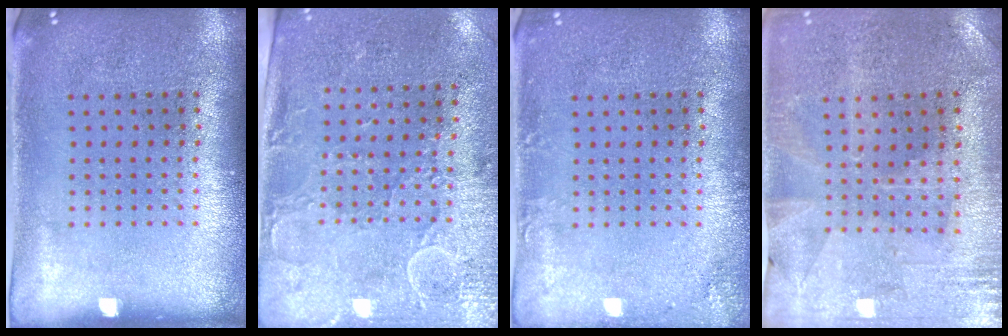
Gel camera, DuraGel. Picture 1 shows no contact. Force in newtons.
{"total": 2.9, "press": 2.5, "slide": 1.6}
{"total": 1.5, "press": 1.5, "slide": 0.1}
{"total": 0.5, "press": 0.5, "slide": 0.3}